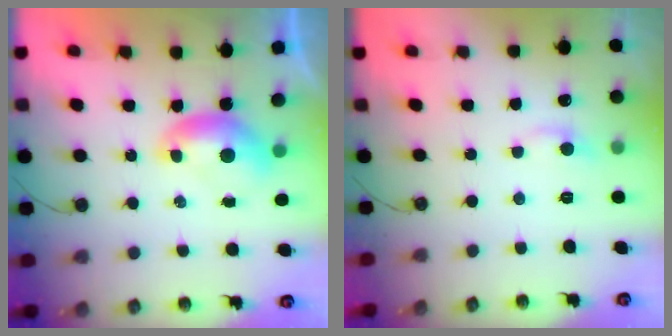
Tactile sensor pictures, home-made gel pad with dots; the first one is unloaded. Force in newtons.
{"total": 0.0}